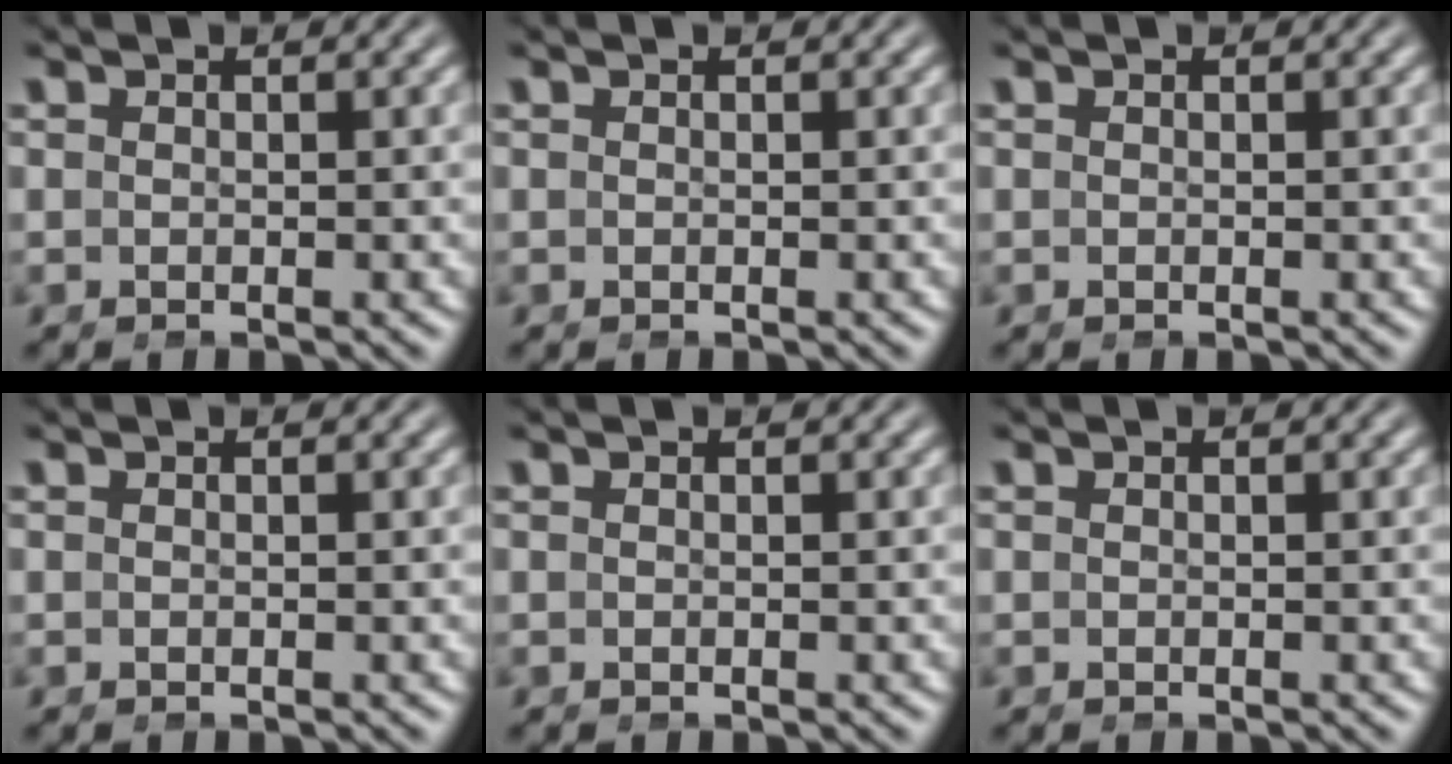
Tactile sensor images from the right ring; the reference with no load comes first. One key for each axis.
{"total": 0.0}
{"total": 0.0}
{"total": 0.0}
{"total": 0.0}
{"total": 0.0}